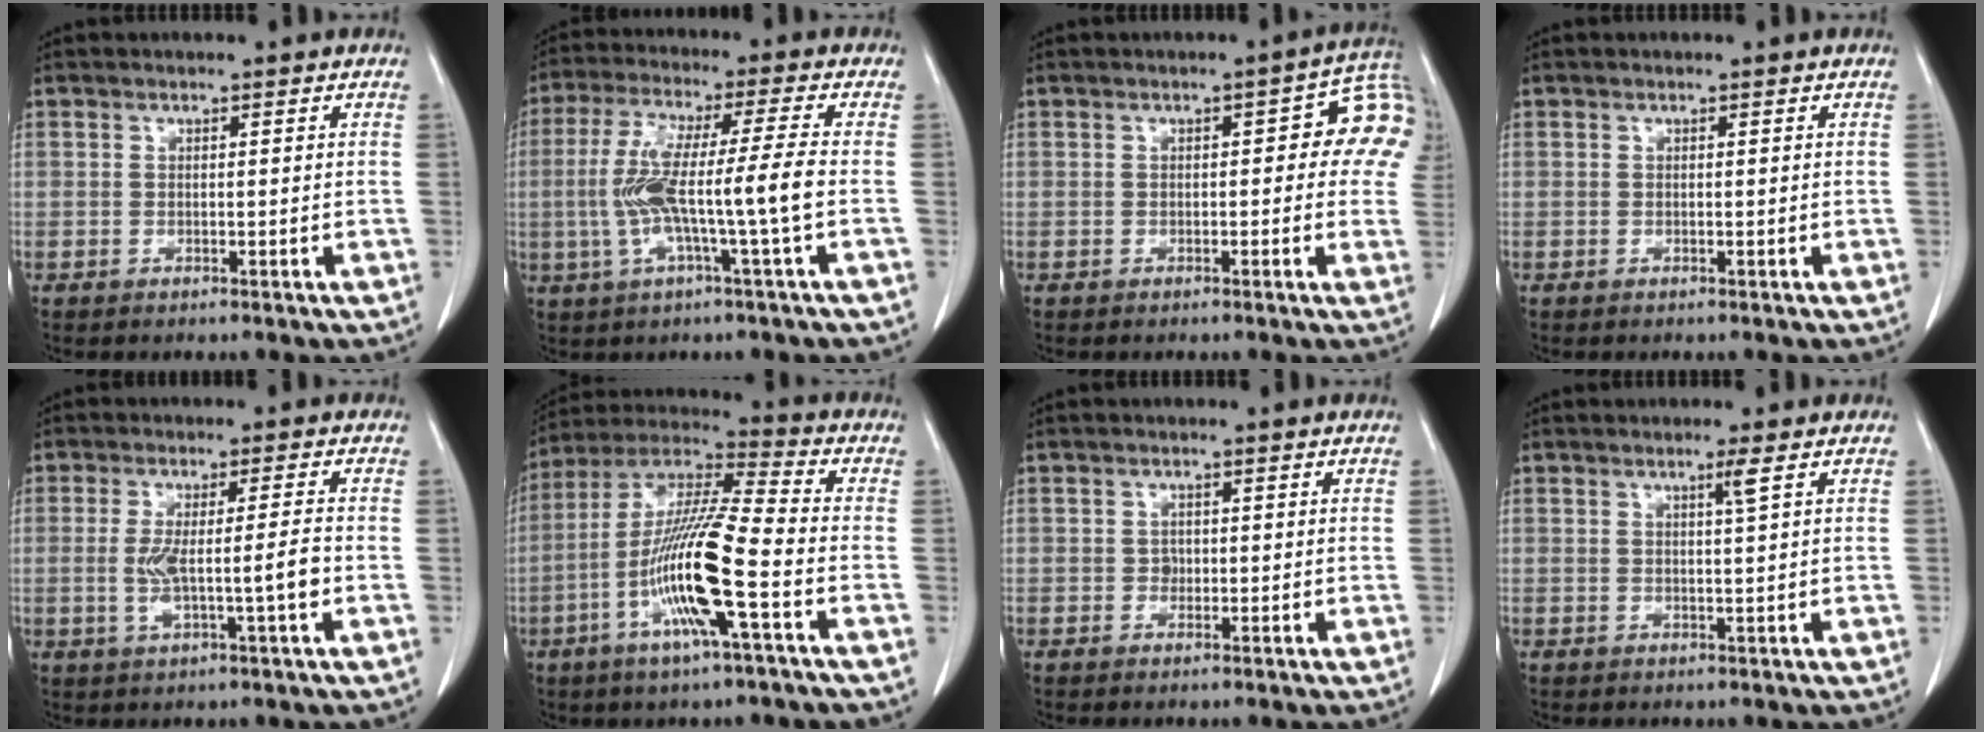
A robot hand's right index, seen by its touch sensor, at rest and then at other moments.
{"total": 11.2, "force": [-1.9, -0.7, 11.0], "torque": [-0.221, 0.009, -0.037]}
{"total": 8.4, "force": [1.4, 3.4, 7.6], "torque": [-0.082, 0.027, 0.011]}
{"total": 0.0}
{"total": 6.6, "force": [-1.2, -0.1, 6.5], "torque": [-0.122, 0.001, -0.016]}
{"total": 15.5, "force": [-4.9, 0.6, 14.7], "torque": [-0.294, -0.004, -0.099]}
{"total": 1.0, "force": [-0.2, 0.9, 0.4], "torque": [-0.003, 0.004, -0.002]}
{"total": 1.6, "force": [0.8, -0.6, 1.3], "torque": [-0.029, -0.006, 0.017]}